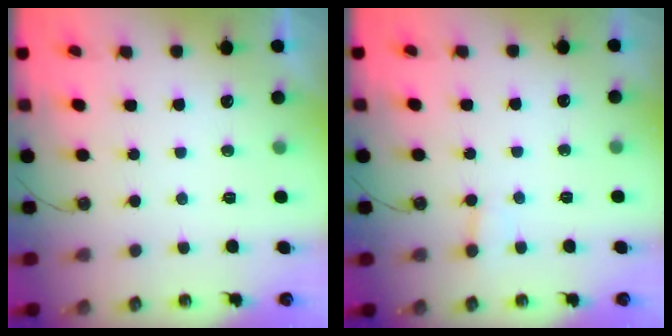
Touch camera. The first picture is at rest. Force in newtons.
{"total": 2.7, "press": 2.7, "slide": 0.2}